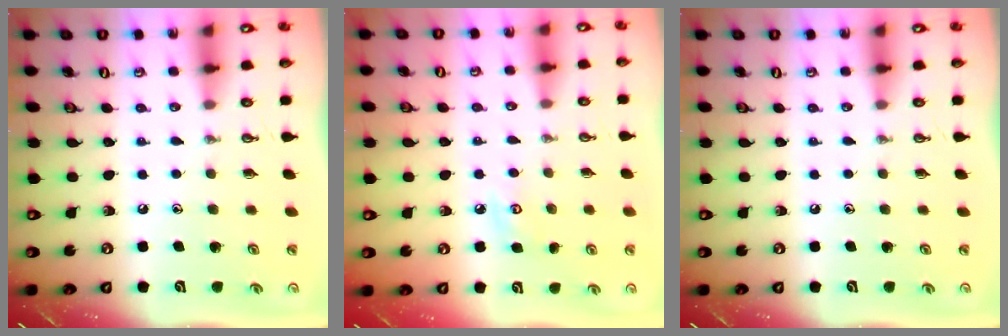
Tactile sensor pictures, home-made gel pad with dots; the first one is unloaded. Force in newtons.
{"total": 5.5, "press": 5.5, "slide": 0.6}
{"total": 0.0}